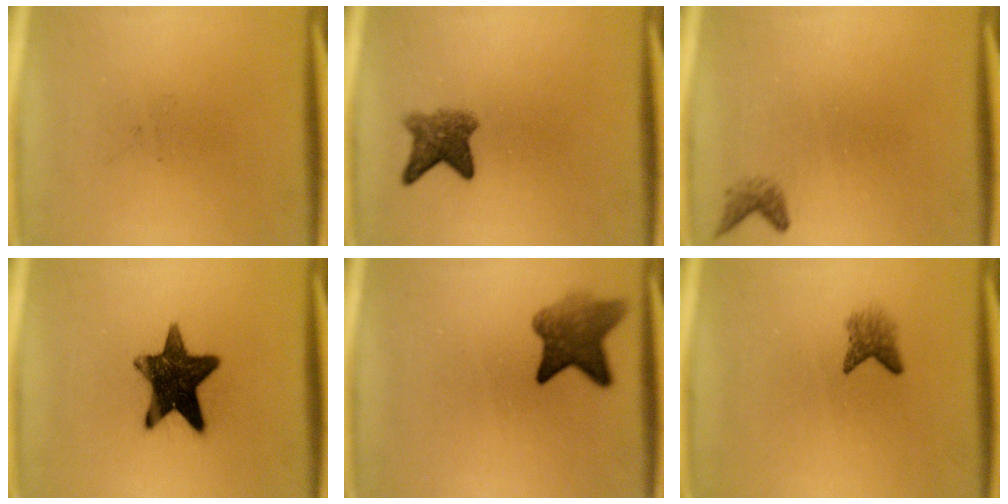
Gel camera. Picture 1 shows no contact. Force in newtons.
{"total": 4.1}
{"total": 1.3}
{"total": 14.1}
{"total": 6.2}
{"total": 2.3}